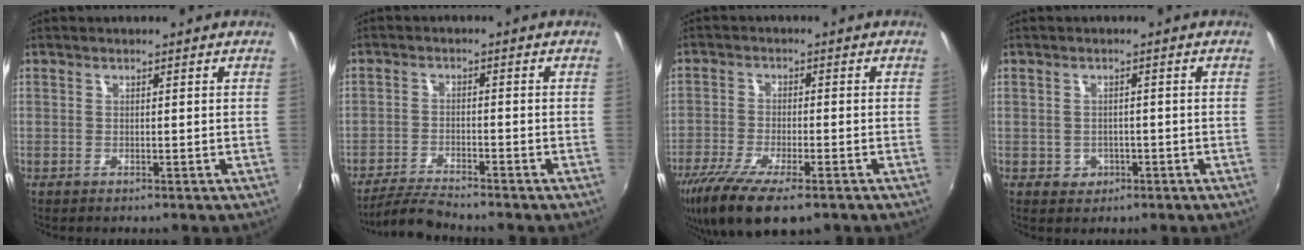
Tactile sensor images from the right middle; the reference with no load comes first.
{"total": 5.6, "force": [-5.3, -0.1, 1.8], "torque": [-0.056, -0.012, -0.101]}
{"total": 13.1, "force": [-8.8, 3.8, 8.8], "torque": [-0.191, -0.047, -0.156]}
{"total": 3.0, "force": [-0.9, 2.8, 0.7], "torque": [-0.019, 0.000, -0.008]}